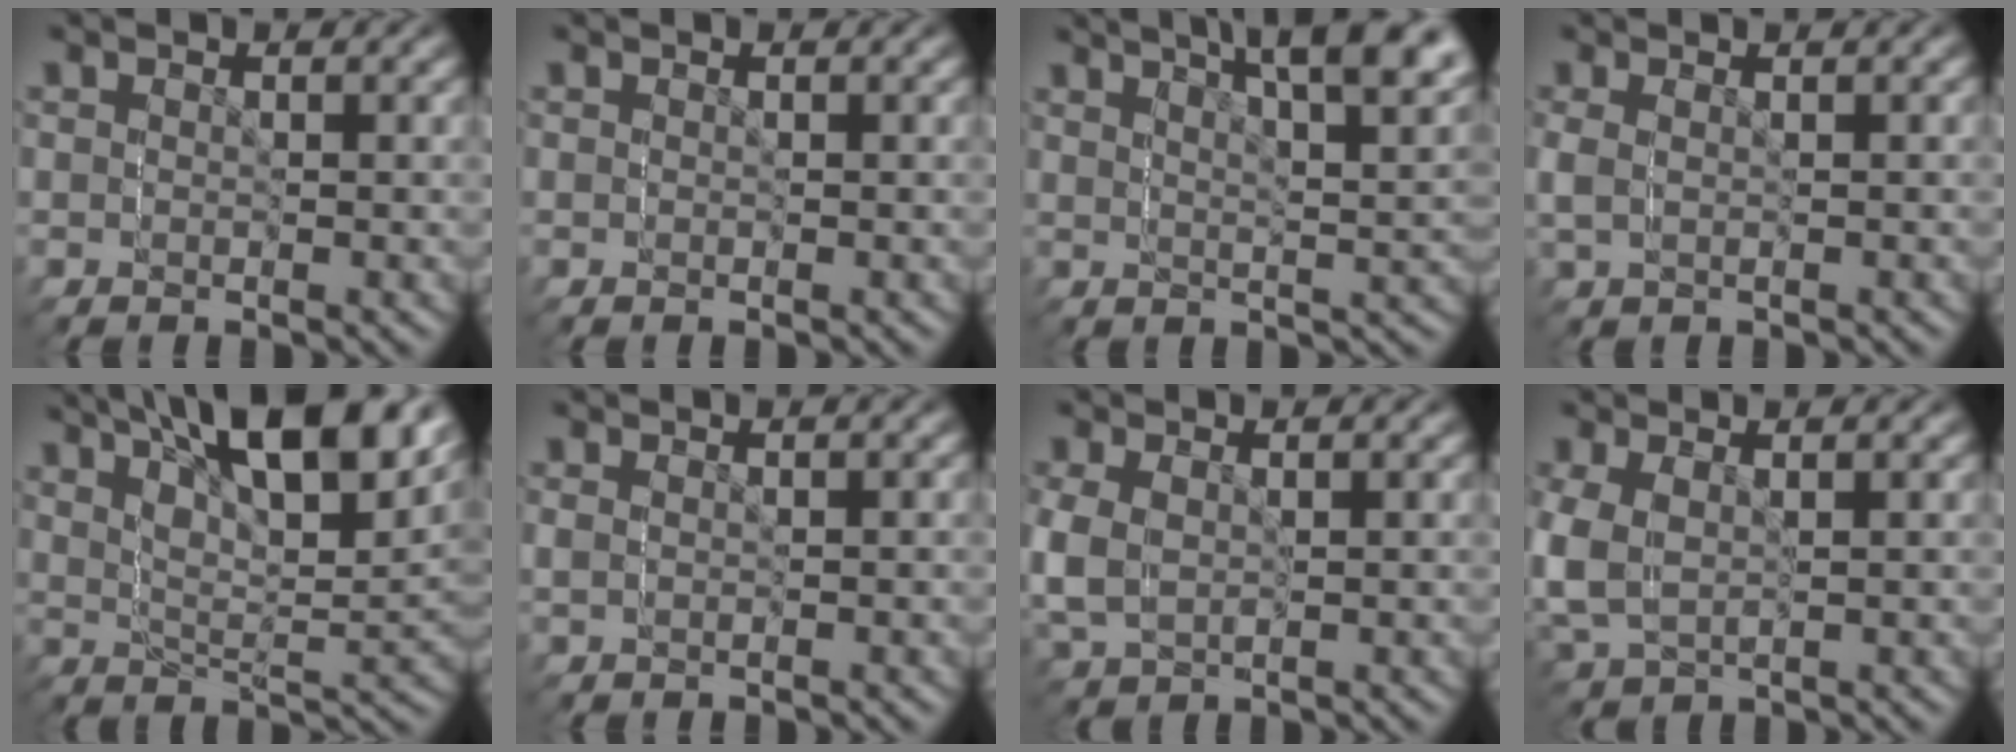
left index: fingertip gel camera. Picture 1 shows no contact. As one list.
[{"total": 0.0}, {"total": 5.3, "force": [4.2, 0.0, 3.2], "torque": [-0.040, 0.033, 0.052]}, {"total": 1.2, "force": [-0.8, -0.7, -0.6], "torque": [-0.001, 0.004, -0.008]}, {"total": 10.8, "force": [8.4, 3.1, 5.9], "torque": [-0.114, 0.057, 0.101]}, {"total": 1.0, "force": [-0.4, -0.9, 0.0], "torque": [-0.003, 0.008, -0.006]}, {"total": 2.8, "force": [-0.2, 2.7, 0.7], "torque": [-0.037, -0.010, 0.003]}, {"total": 4.1, "force": [-0.3, 3.8, 1.6], "torque": [-0.059, -0.013, 0.003]}]